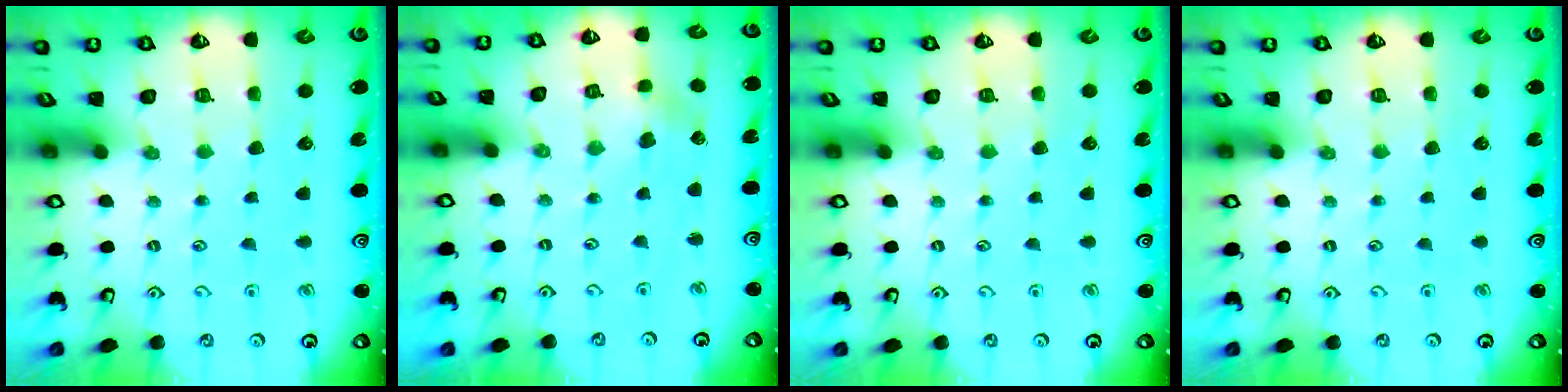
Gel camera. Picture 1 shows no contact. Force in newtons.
{"total": 2.7, "press": 2.6, "slide": 0.4}
{"total": 0.0}
{"total": 0.0}